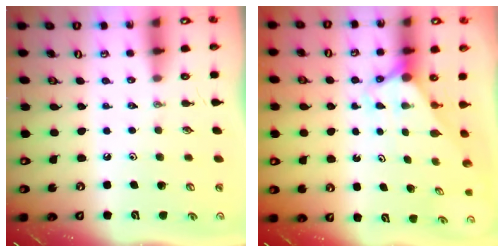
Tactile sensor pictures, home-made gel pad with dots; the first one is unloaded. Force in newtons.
{"total": 2.8, "press": 2.8, "slide": 0.0}